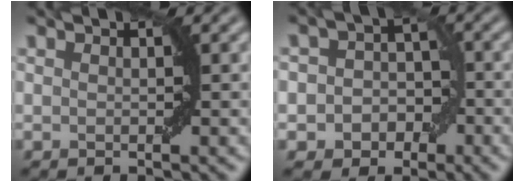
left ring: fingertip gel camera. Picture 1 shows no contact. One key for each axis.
{"total": 4.7, "fx": -1.6, "fy": 4.0, "fz": 1.9, "tx": 0.002, "ty": 0.012, "tz": -0.041}